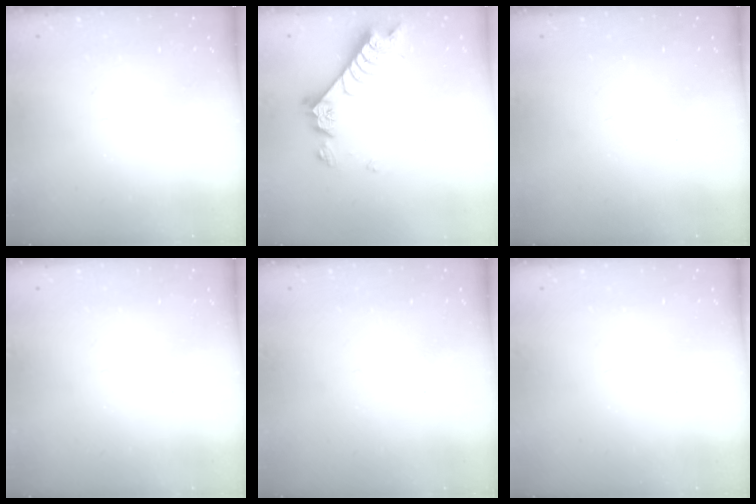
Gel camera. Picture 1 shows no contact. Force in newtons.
{"total": 7.6, "press": 7.6, "slide": 0.8}
{"total": 0.0}
{"total": 0.0}
{"total": 0.0}
{"total": 0.0}